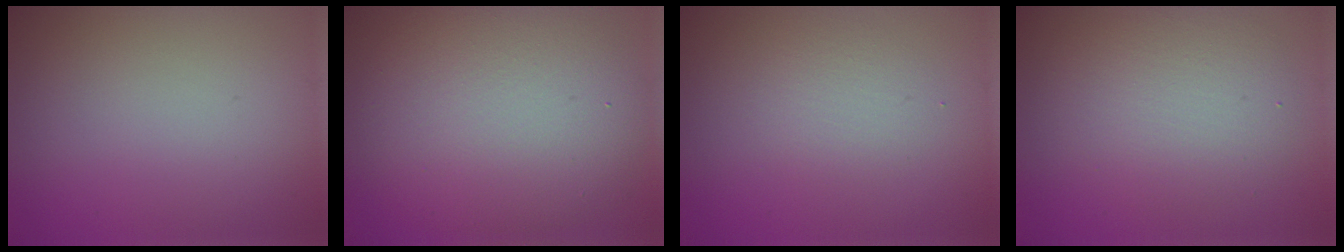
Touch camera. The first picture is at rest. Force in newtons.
{"total": 10.7, "press": 10.7, "slide": 0.5}
{"total": 1.8, "press": 1.8, "slide": 0.0}
{"total": 4.6, "press": 4.5, "slide": 0.1}